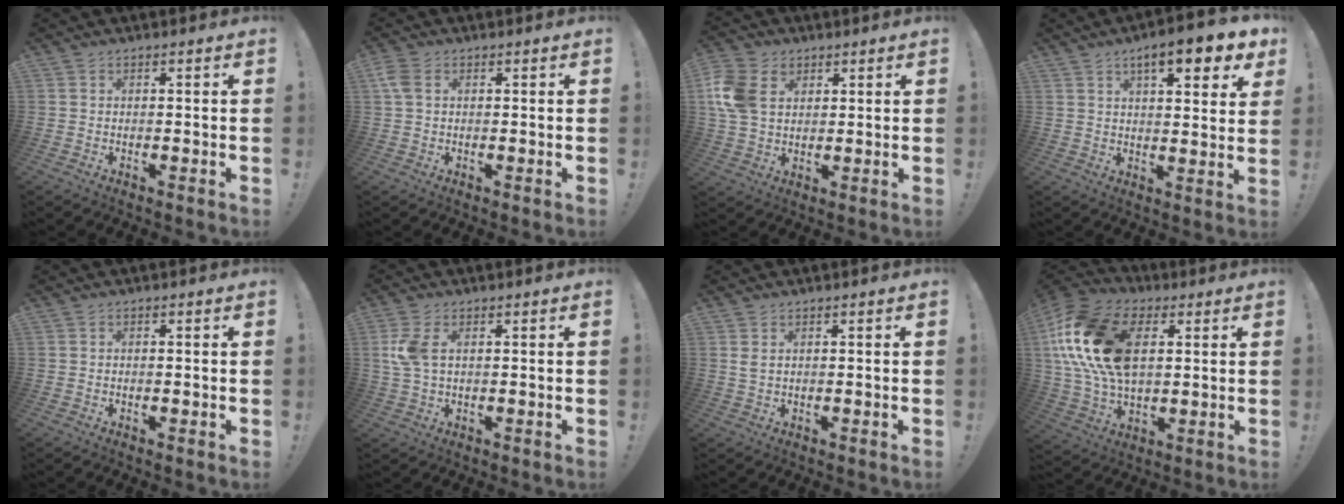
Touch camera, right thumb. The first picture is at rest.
{"total": 4.1, "force": [1.3, 2.7, 2.9], "torque": [-0.067, 0.006, 0.026]}
{"total": 12.8, "force": [3.9, 9.6, 7.5], "torque": [-0.159, -0.003, 0.080]}
{"total": 10.1, "force": [5.9, 2.5, 7.9], "torque": [-0.105, -0.029, 0.092]}
{"total": 0.0}
{"total": 6.0, "force": [1.4, 3.1, 4.9], "torque": [-0.107, -0.002, 0.021]}
{"total": 1.9, "force": [0.9, 0.8, 1.5], "torque": [-0.027, 0.002, 0.015]}
{"total": 23.3, "force": [5.8, 14.9, 17.0], "torque": [-0.330, -0.007, 0.110]}